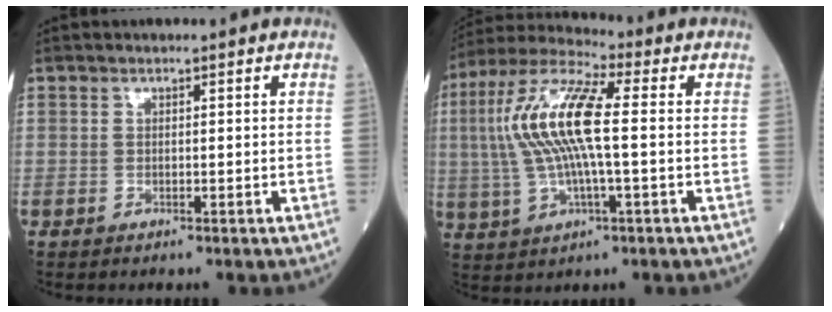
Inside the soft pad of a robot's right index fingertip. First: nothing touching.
{"total": 13.4, "force": [0.8, 2.4, 13.1], "torque": [-0.279, 0.019, 0.008]}